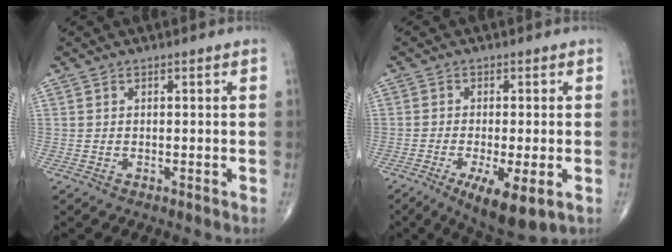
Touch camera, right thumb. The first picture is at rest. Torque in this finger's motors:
{"motor_torque": [-0.05, 0.33, -0.03, -0.20, 0.05]}